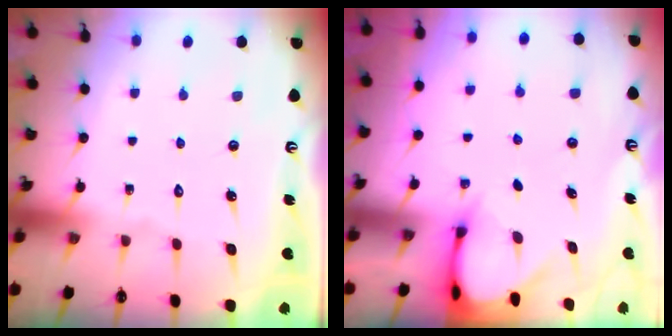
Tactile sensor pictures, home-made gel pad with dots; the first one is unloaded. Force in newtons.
{"total": 2.8, "press": 2.8, "slide": 0.2}